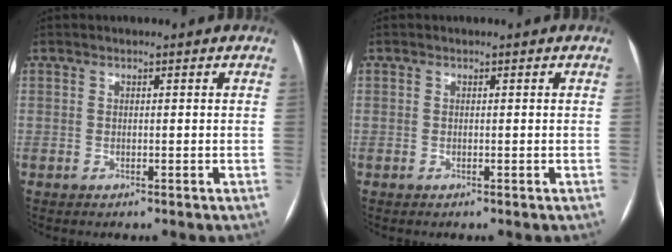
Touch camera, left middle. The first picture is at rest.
{"total": 0.0}